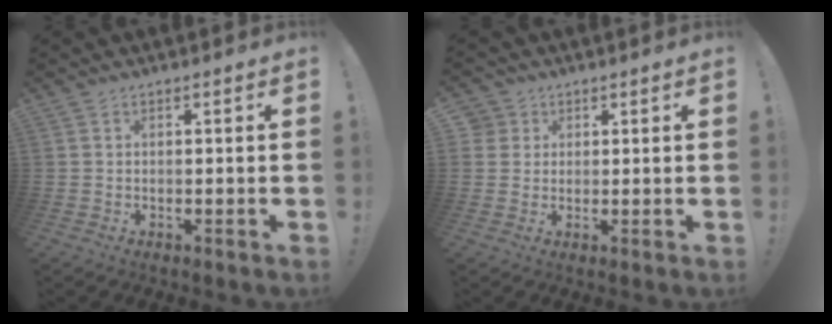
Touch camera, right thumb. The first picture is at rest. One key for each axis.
{"total": 3.7, "fx": 1.5, "fy": 3.3, "fz": 0.5, "tx": -0.008, "ty": -0.003, "tz": 0.028}